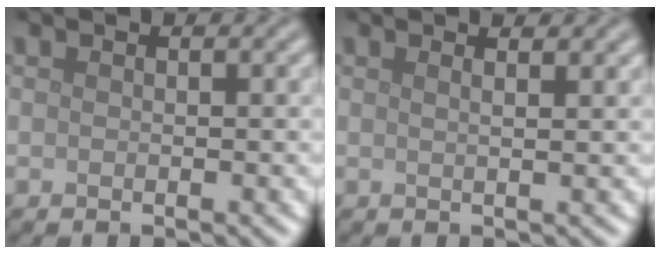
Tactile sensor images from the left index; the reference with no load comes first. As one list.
[{"total": 3.1, "force": [1.9, 1.3, 2.0], "torque": [-0.002, 0.014, -0.010]}]